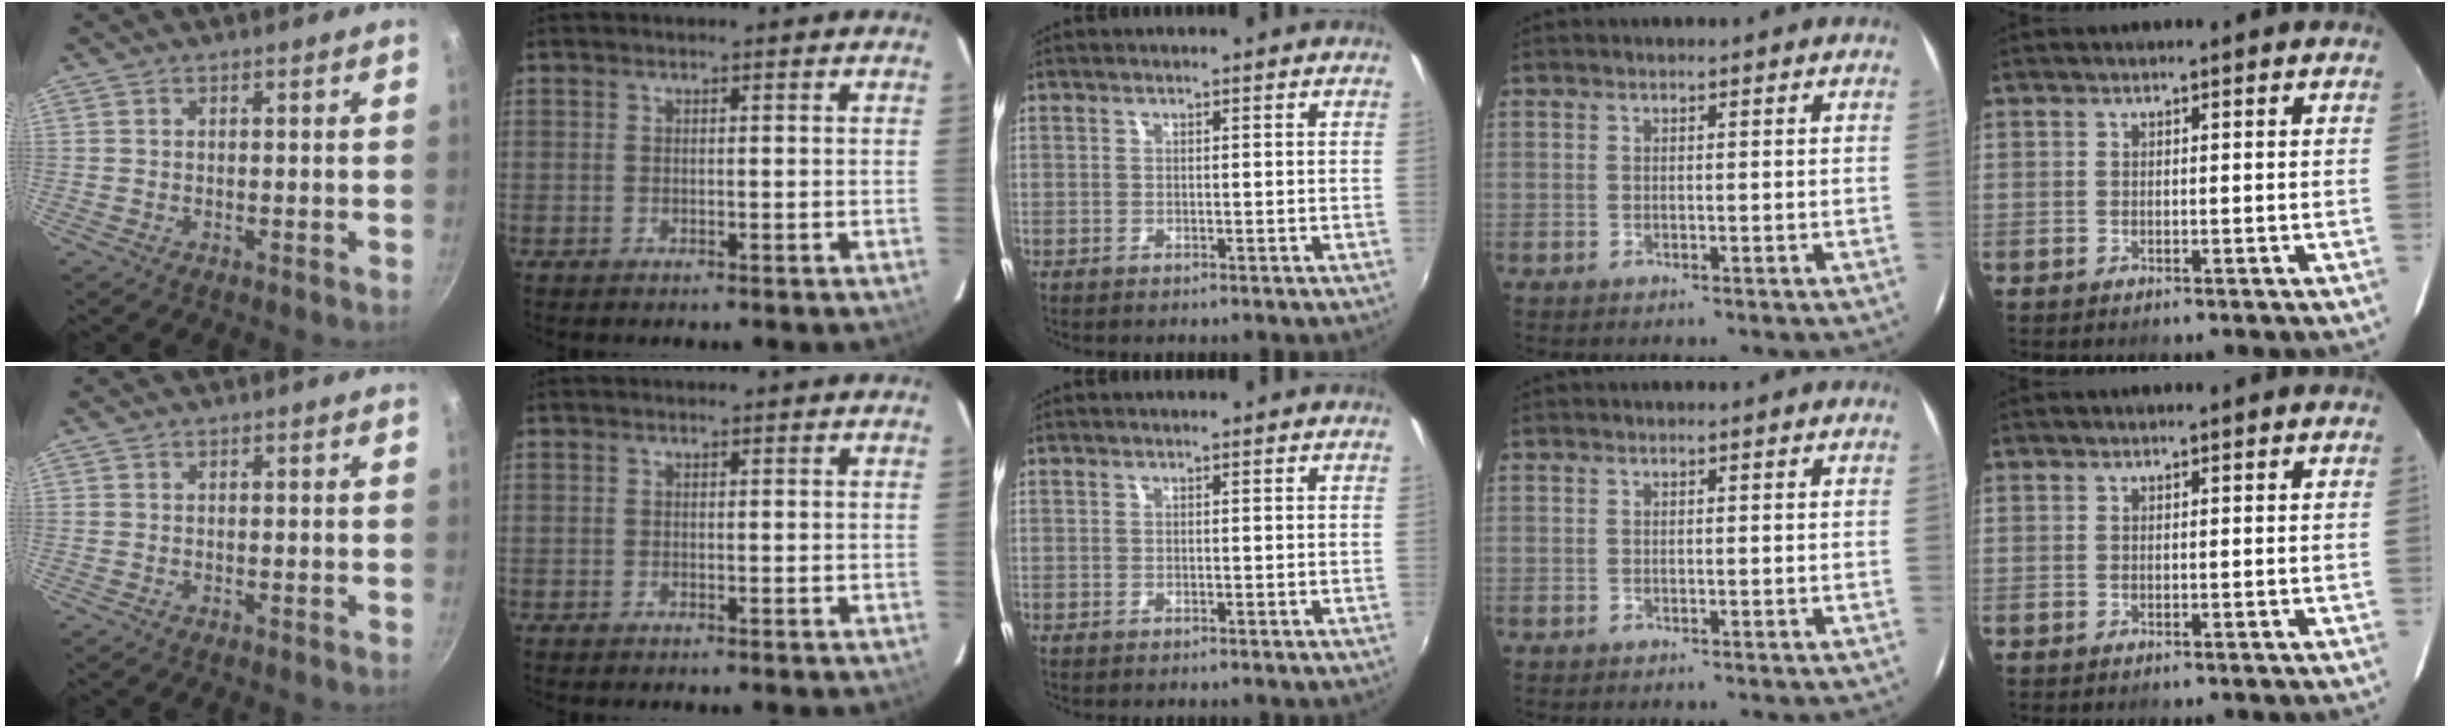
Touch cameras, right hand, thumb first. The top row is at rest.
{}